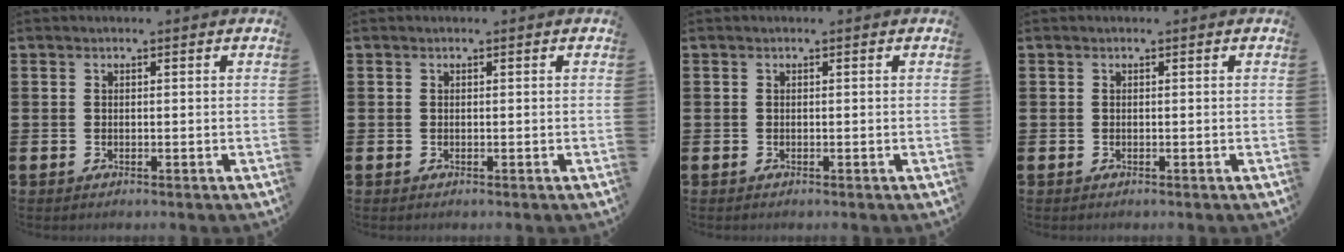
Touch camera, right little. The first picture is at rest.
{"total": 0.0}
{"total": 0.0}
{"total": 0.0}